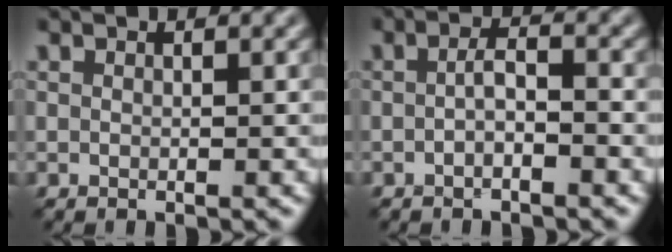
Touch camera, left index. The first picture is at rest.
{"total": 1.8, "force": [-0.6, 0.3, 1.7], "torque": [-0.033, 0.003, -0.015]}